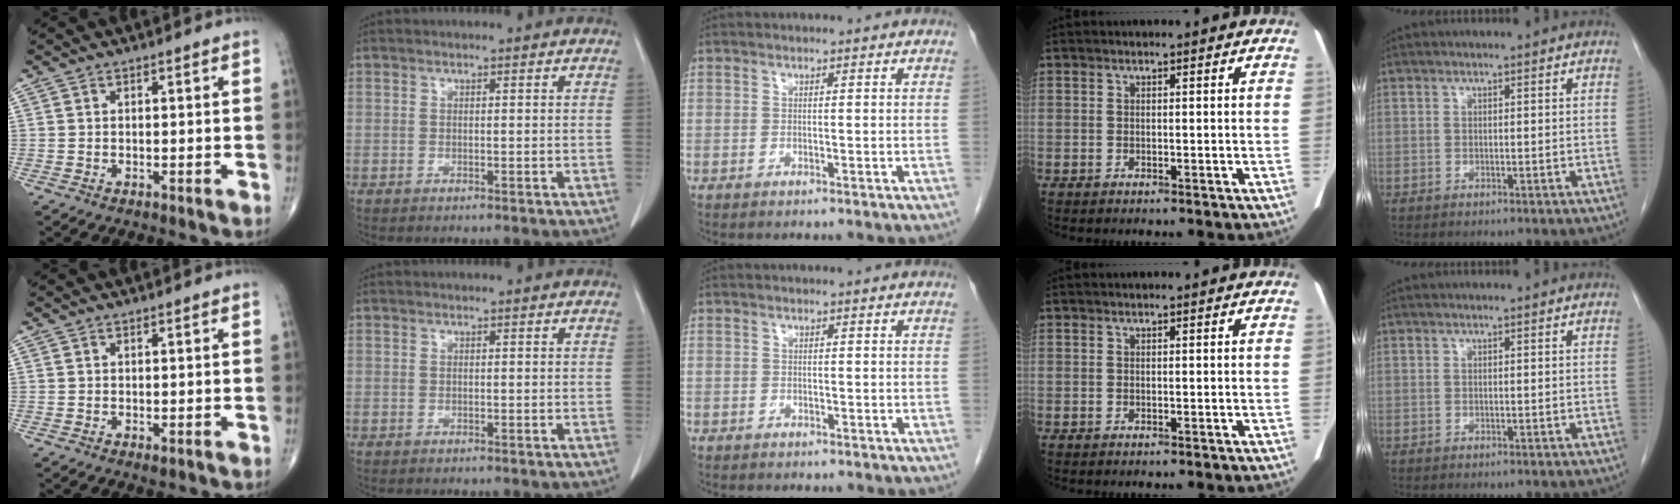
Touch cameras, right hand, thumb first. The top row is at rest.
{"thumb": {"total": 1.0, "force": [0.0, 0.5, 0.8], "torque": [-0.016, -0.002, 0.005]}, "middle": {"total": 1.7, "force": [-1.4, 1.0, 0.4], "torque": [-0.007, 0.003, -0.017]}}